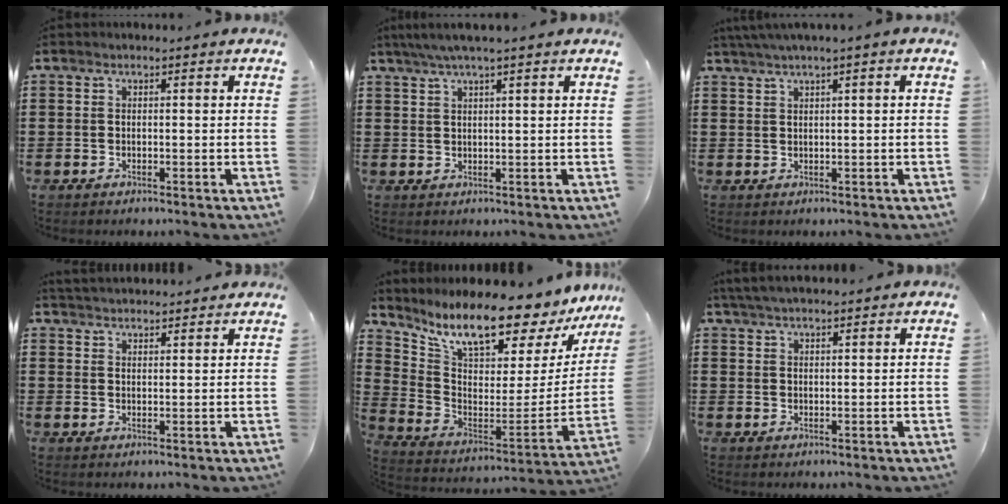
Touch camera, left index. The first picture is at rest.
{"total": 2.6, "force": [1.8, -0.1, 1.9], "torque": [-0.041, 0.004, 0.032]}
{"total": 1.5, "force": [0.7, -0.3, 1.3], "torque": [-0.022, -0.003, 0.012]}
{"total": 2.7, "force": [2.7, 0.0, -0.2], "torque": [-0.006, -0.006, 0.051]}
{"total": 12.5, "force": [11.0, 2.0, 5.7], "torque": [-0.136, -0.092, 0.184]}
{"total": 3.2, "force": [3.0, 0.2, 1.2], "torque": [-0.030, 0.000, 0.056]}